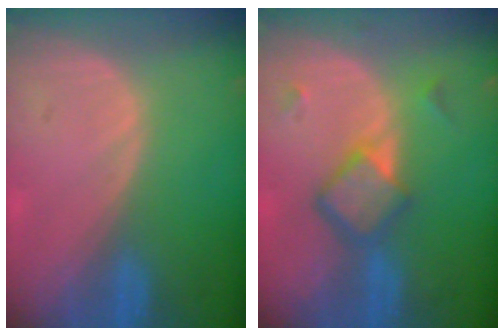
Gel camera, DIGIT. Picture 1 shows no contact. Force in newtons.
{"total": 6.2, "press": 5.3, "slide": 3.2}